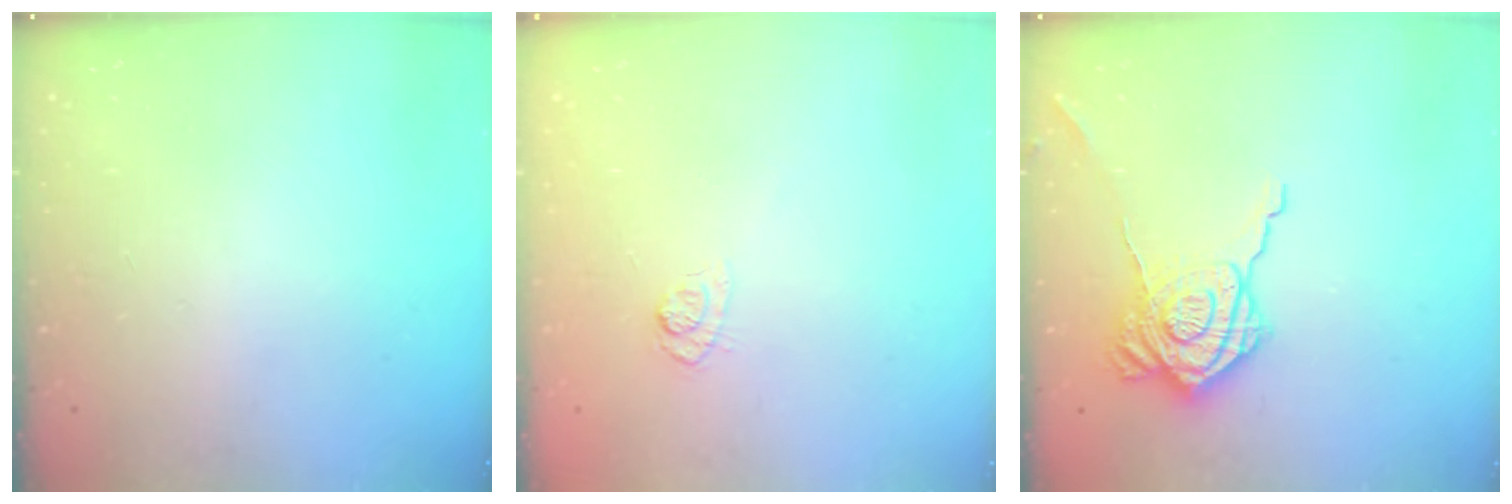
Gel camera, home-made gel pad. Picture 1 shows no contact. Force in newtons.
{"total": 7.2, "press": 7.1, "slide": 1.5}
{"total": 16.1, "press": 16.1, "slide": 1.2}